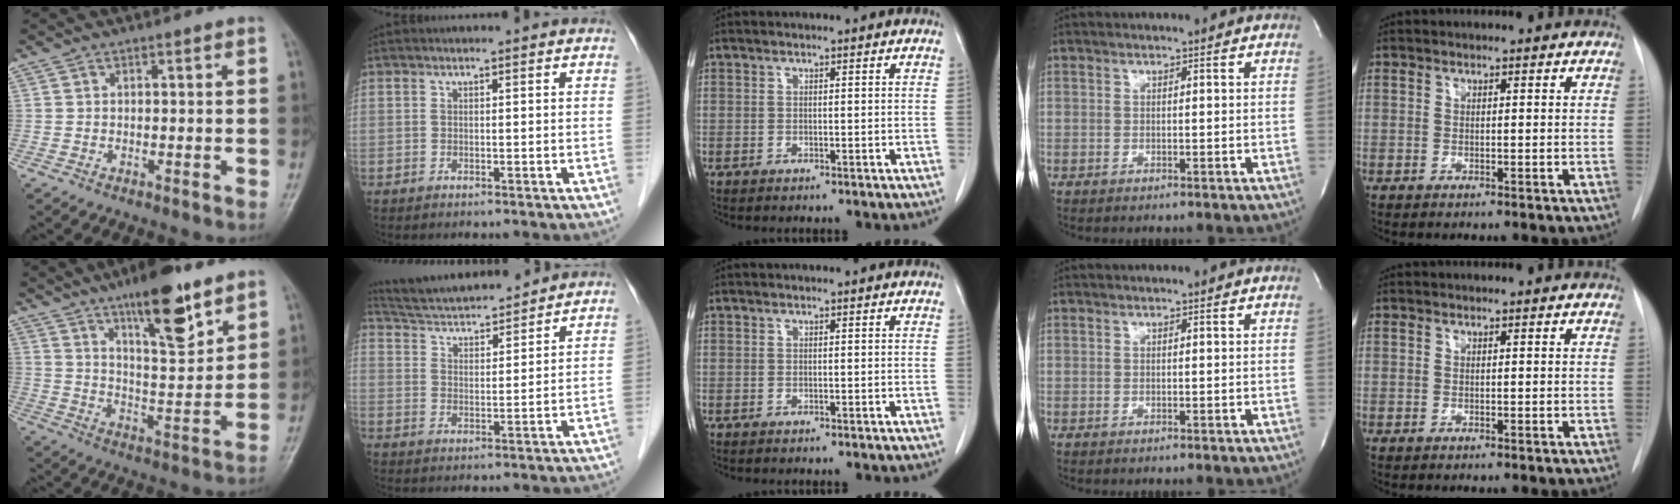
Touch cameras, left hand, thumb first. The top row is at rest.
{"thumb": {"total": 14.8, "force": [9.5, 4.1, 10.6], "torque": [-0.143, -0.057, 0.157]}, "index": {"total": 14.1, "force": [13.1, 1.7, 4.8], "torque": [-0.090, 0.024, 0.216]}}